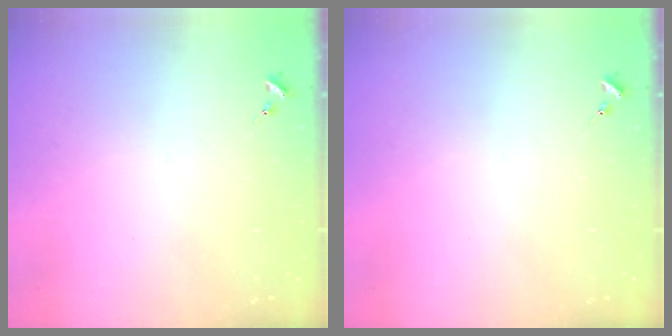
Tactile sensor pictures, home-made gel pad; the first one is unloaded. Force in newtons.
{"total": 0.0}